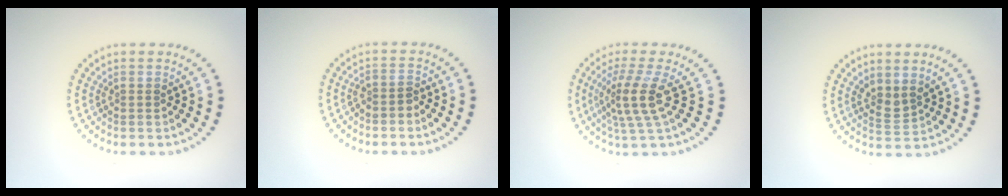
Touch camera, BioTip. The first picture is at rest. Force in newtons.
{"total": 1.5, "press": 1.1, "slide": 0.9}
{"total": 3.8, "press": 2.9, "slide": 2.4}
{"total": 1.9, "press": 1.5, "slide": 1.2}